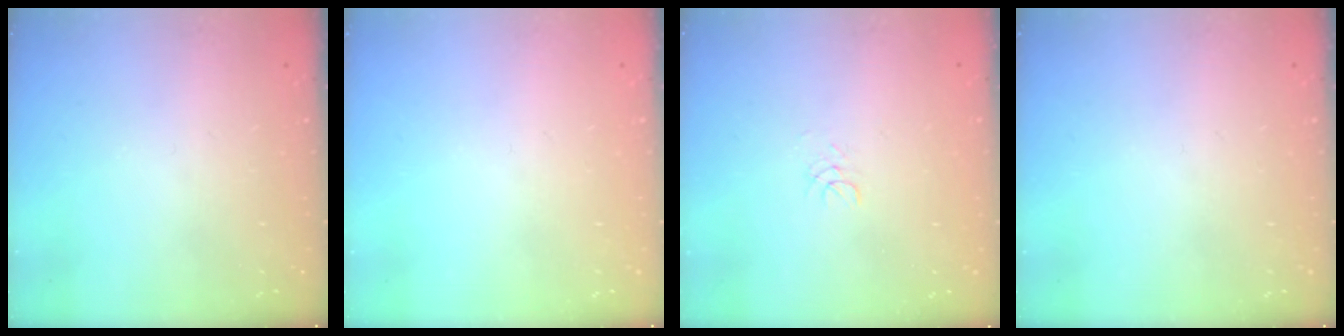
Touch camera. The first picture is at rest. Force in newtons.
{"total": 0.0}
{"total": 1.7, "press": 1.7, "slide": 0.2}
{"total": 0.0}